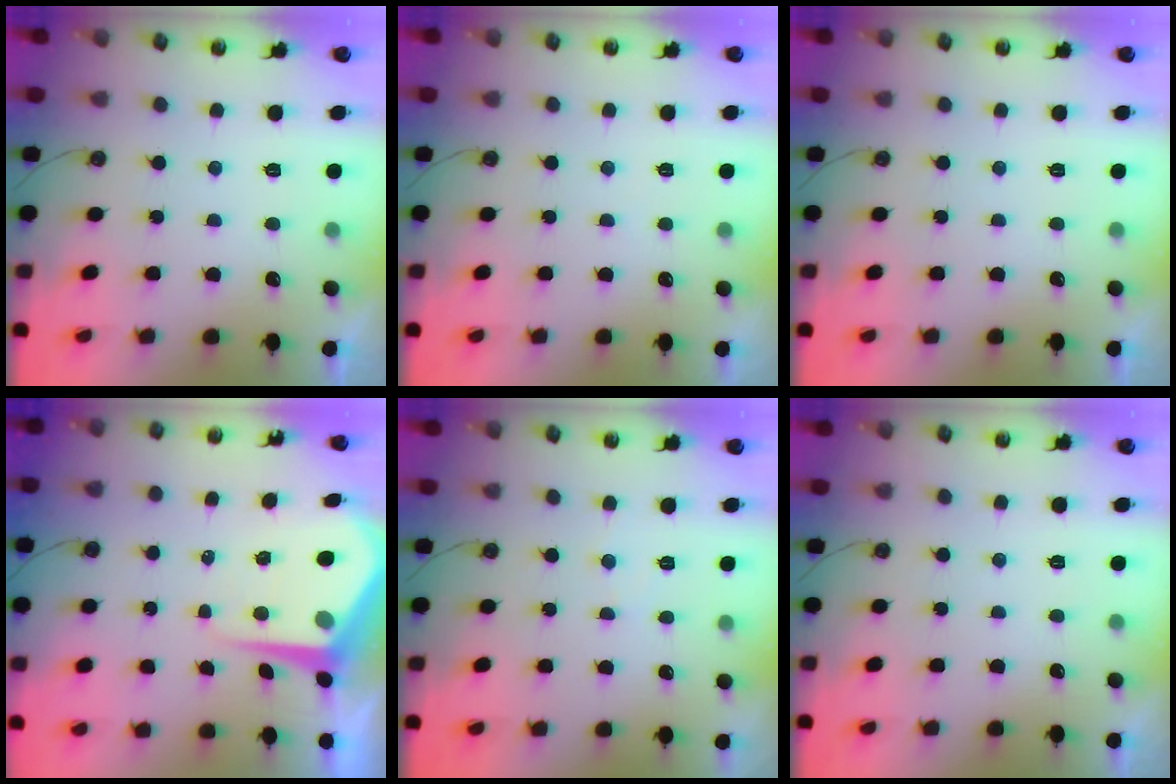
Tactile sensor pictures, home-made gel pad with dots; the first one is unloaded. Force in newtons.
{"total": 3.3, "press": 3.2, "slide": 0.5}
{"total": 0.0}
{"total": 9.2, "press": 9.2, "slide": 1.0}
{"total": 3.8, "press": 3.7, "slide": 0.5}
{"total": 0.0}